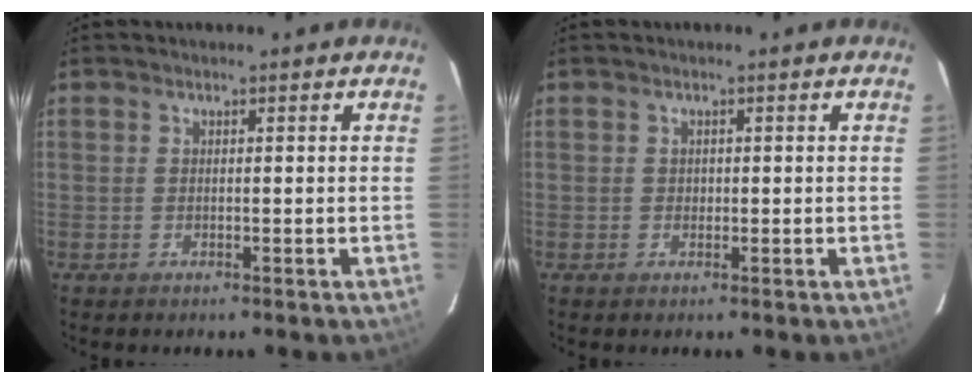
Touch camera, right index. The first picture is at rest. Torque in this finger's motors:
{"motor_torque": [0.14, -0.01, 0.04, 0.01]}